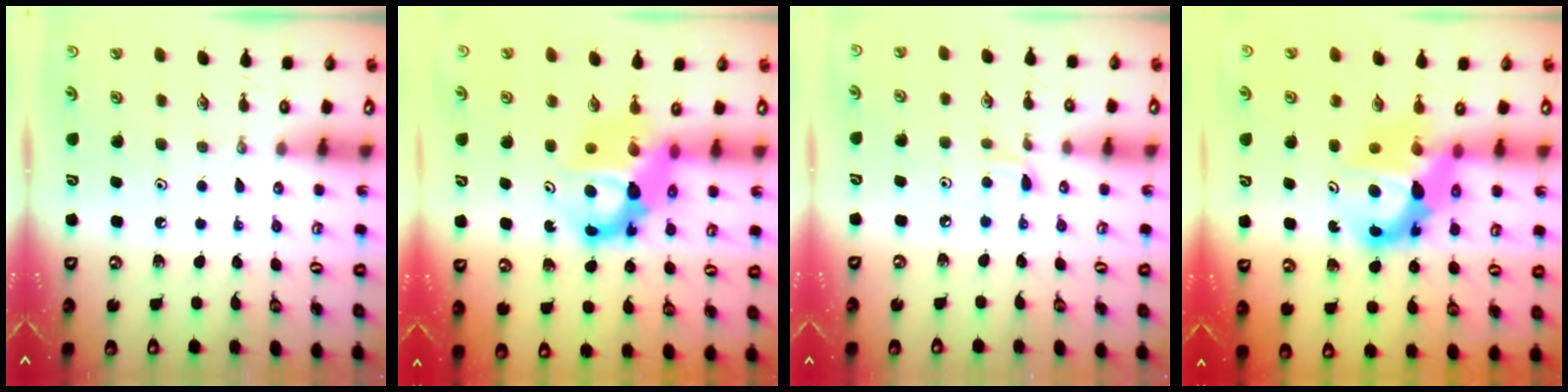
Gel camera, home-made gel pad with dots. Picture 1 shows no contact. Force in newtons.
{"total": 11.6, "press": 11.6, "slide": 1.1}
{"total": 4.6, "press": 4.6, "slide": 0.6}
{"total": 9.7, "press": 9.6, "slide": 0.7}